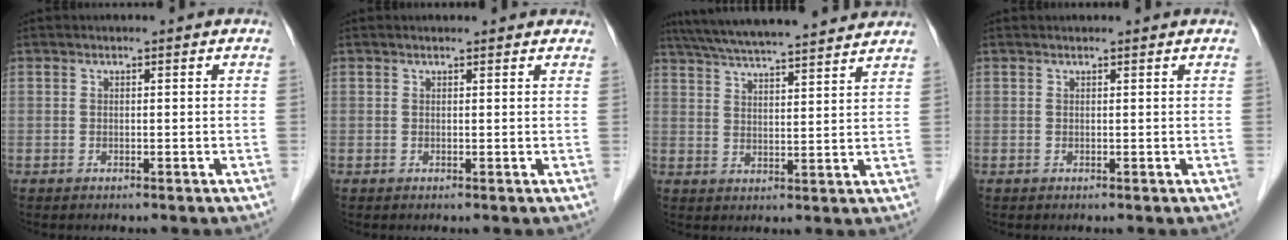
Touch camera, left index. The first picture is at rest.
{"total": 3.5, "force": [3.2, 1.0, 1.1], "torque": [-0.014, 0.017, 0.030]}
{"total": 19.0, "force": [17.1, 1.1, 8.2], "torque": [-0.142, 0.038, 0.248]}
{"total": 1.5, "force": [1.5, 0.1, 0.3], "torque": [-0.009, 0.015, 0.019]}